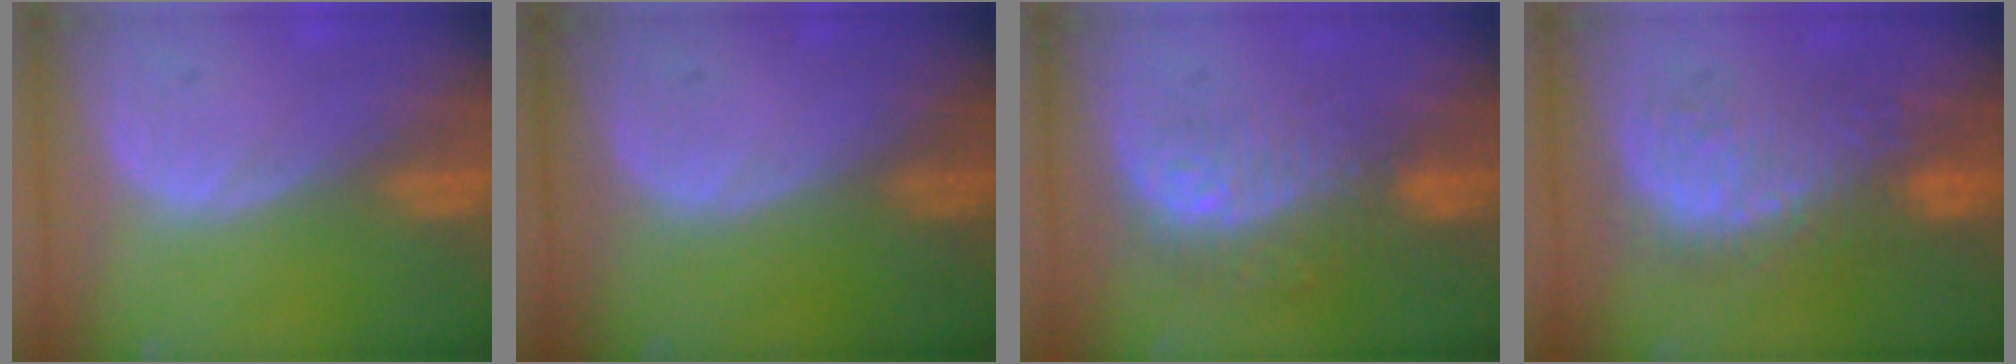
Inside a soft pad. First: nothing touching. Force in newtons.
{"total": 0.0}
{"total": 9.9, "press": 8.2, "slide": 5.5}
{"total": 8.7, "press": 8.6, "slide": 1.2}